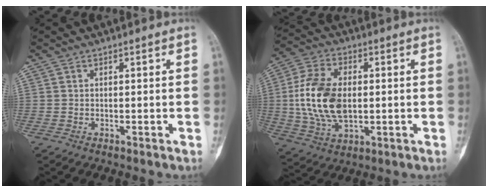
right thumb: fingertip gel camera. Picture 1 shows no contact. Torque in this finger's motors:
{"motor_torque": [0.72, 0.94, 1.42, -1.22, 0.41]}